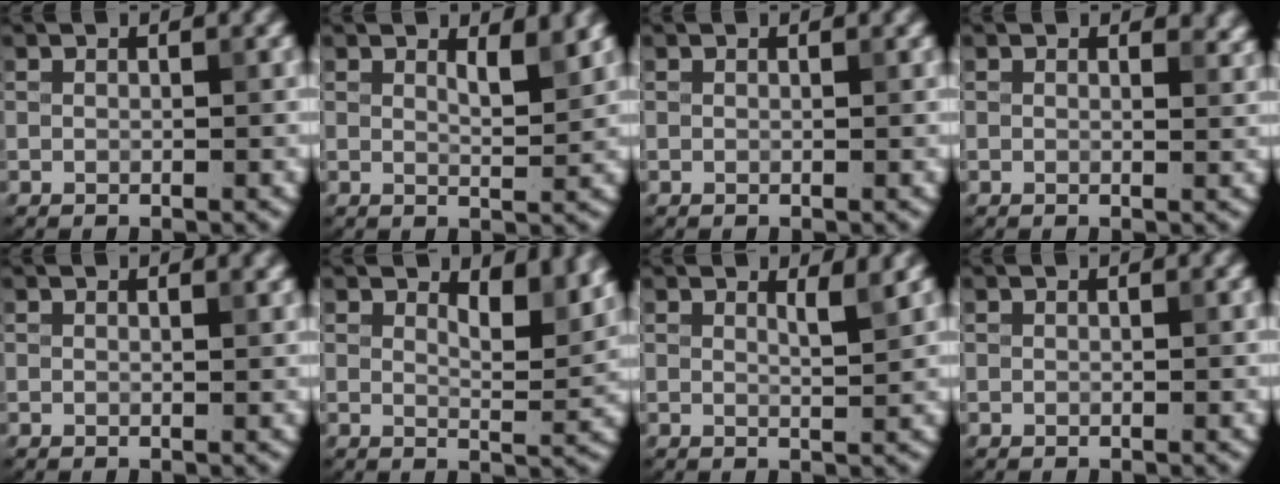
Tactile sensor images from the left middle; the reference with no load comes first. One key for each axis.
{"total": 2.1, "fx": 1.4, "fy": 0.5, "fz": 1.4, "tx": -0.016, "ty": -0.004, "tz": 0.024}
{"total": 0.0}
{"total": 1.2, "fx": 0.9, "fy": 0.6, "fz": 0.6, "tx": -0.004, "ty": -0.005, "tz": 0.013}
{"total": 0.8, "fx": 0.6, "fy": 0.2, "fz": 0.4, "tx": 0.000, "ty": 0.002, "tz": 0.010}
{"total": 3.6, "fx": 2.5, "fy": 1.2, "fz": 2.3, "tx": -0.033, "ty": -0.006, "tz": 0.033}
{"total": 1.5, "fx": 1.1, "fy": 0.3, "fz": 1.0, "tx": -0.007, "ty": 0.000, "tz": 0.013}
{"total": 0.0}